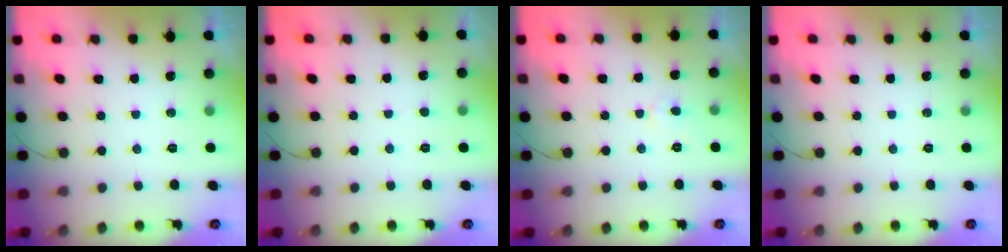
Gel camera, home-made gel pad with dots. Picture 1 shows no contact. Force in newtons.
{"total": 2.5, "press": 2.5, "slide": 0.3}
{"total": 2.3, "press": 2.3, "slide": 0.1}
{"total": 0.0}